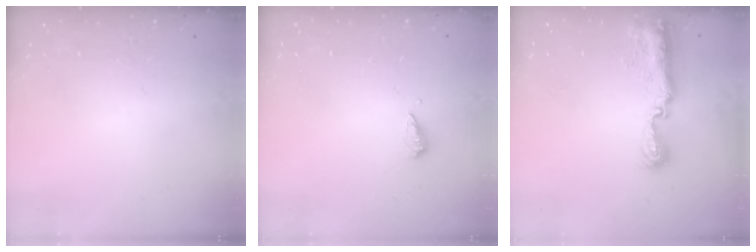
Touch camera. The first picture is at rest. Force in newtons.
{"total": 3.0, "press": 3.0, "slide": 0.2}
{"total": 8.9, "press": 8.9, "slide": 0.8}